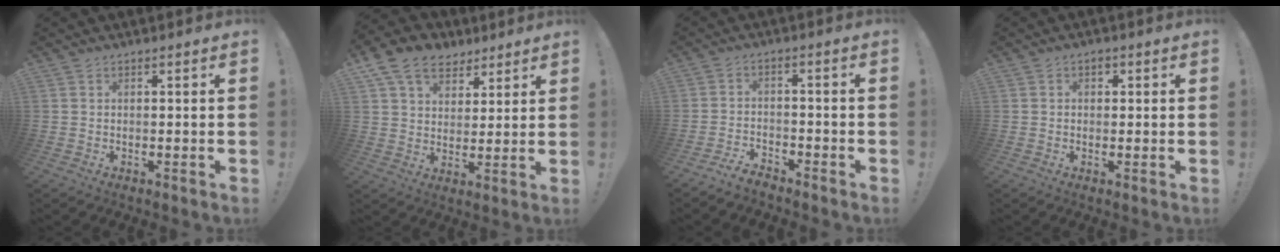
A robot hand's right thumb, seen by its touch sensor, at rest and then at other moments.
{"total": 12.5, "force": [7.3, 8.9, 4.8], "torque": [-0.076, -0.037, 0.144]}
{"total": 4.9, "force": [-4.7, 1.1, 0.9], "torque": [-0.024, 0.011, -0.090]}
{"total": 1.8, "force": [0.1, 1.6, 0.8], "torque": [-0.012, 0.003, 0.001]}